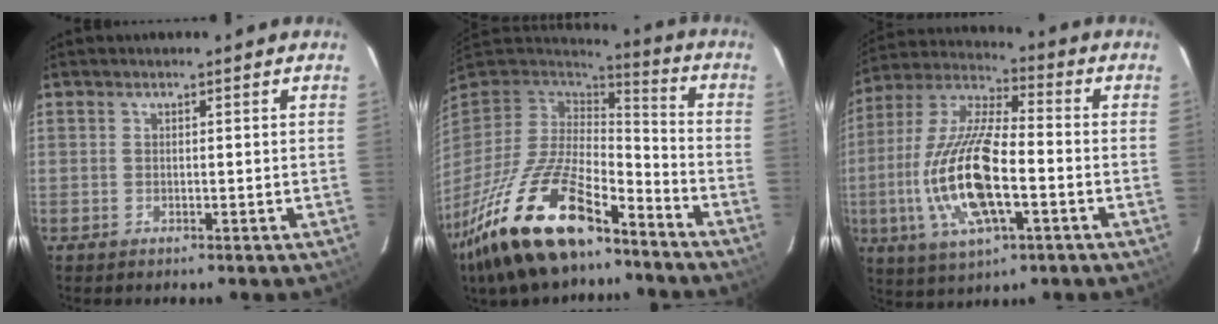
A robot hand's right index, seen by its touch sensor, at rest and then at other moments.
{"total": 24.6, "force": [-16.5, 9.2, 15.8], "torque": [-0.322, -0.040, -0.287]}
{"total": 18.6, "force": [-4.2, 6.2, 17.0], "torque": [-0.350, -0.008, -0.083]}